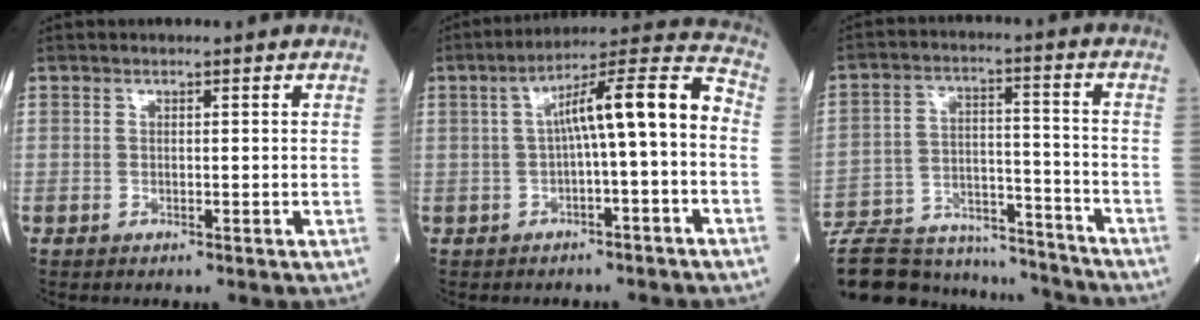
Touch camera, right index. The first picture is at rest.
{"total": 10.7, "force": [-0.4, 1.0, 10.6], "torque": [-0.161, 0.042, -0.005]}
{"total": 22.0, "force": [-20.4, 5.0, 6.5], "torque": [-0.145, 0.002, -0.309]}